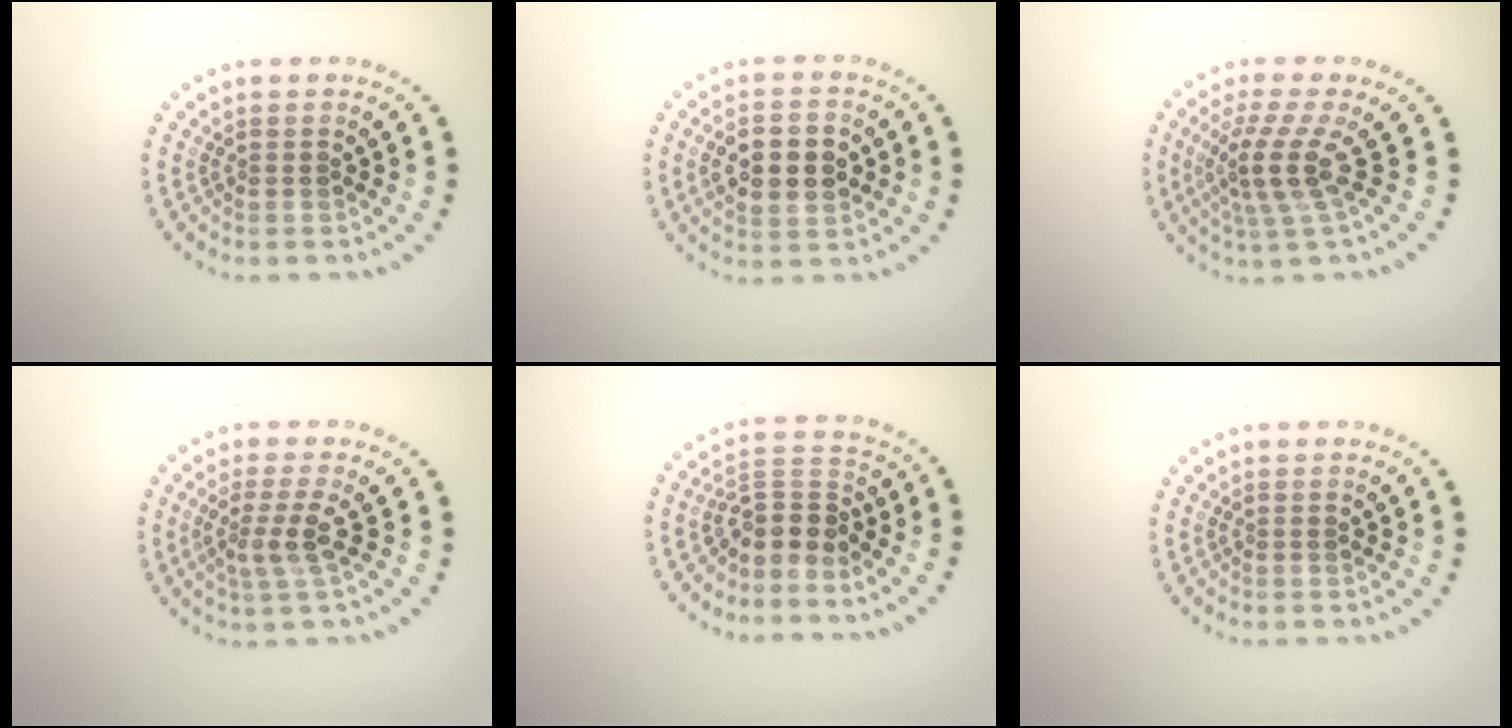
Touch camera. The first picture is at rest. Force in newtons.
{"total": 5.3, "press": 5.3, "slide": 0.1}
{"total": 3.8, "press": 2.7, "slide": 2.7}
{"total": 2.5, "press": 2.0, "slide": 1.6}
{"total": 3.2, "press": 2.5, "slide": 2.1}
{"total": 0.0}